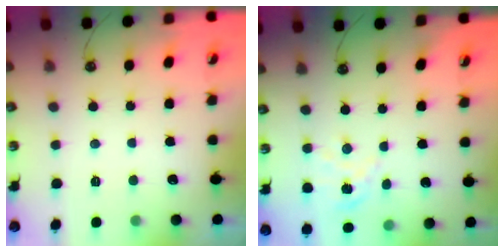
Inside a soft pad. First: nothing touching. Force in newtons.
{"total": 2.5, "press": 2.5, "slide": 0.2}